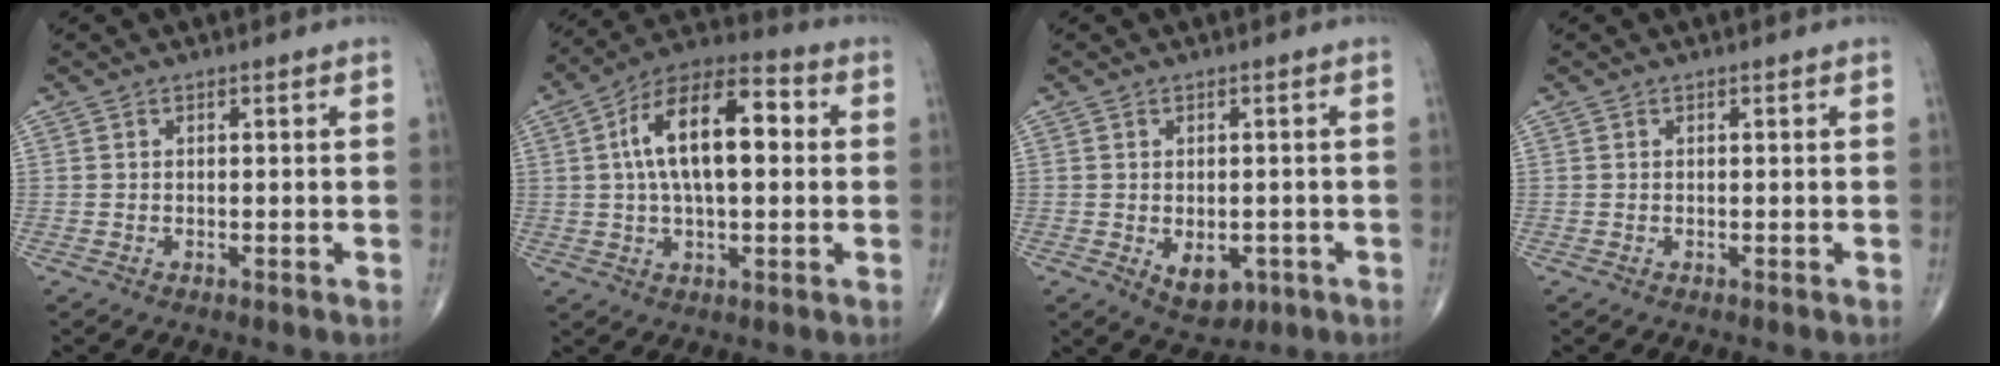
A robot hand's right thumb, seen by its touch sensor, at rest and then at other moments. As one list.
[{"total": 16.7, "force": [2.4, 7.9, 14.5], "torque": [-0.239, 0.031, 0.033]}, {"total": 5.9, "force": [-1.7, 3.8, 4.1], "torque": [-0.041, 0.001, -0.011]}, {"total": 0.0}]